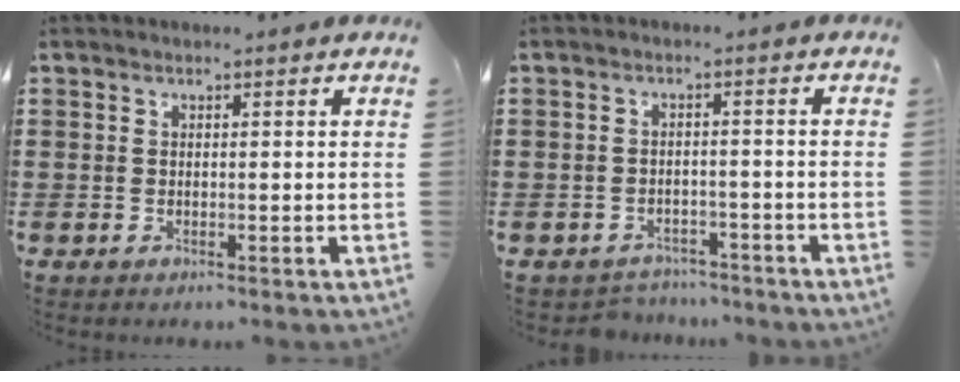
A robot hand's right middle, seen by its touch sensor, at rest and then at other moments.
{"total": 2.7, "force": [-2.6, 0.6, -0.2], "torque": [-0.004, 0.000, -0.058]}